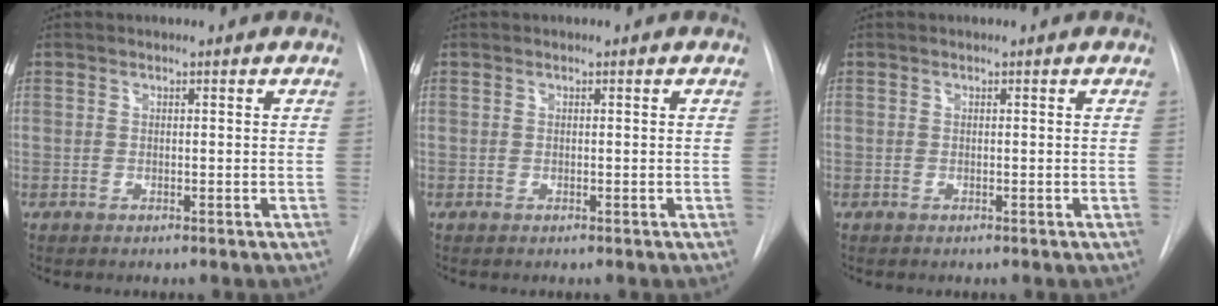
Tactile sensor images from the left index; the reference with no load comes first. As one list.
[{"total": 0.0}, {"total": 0.0}]